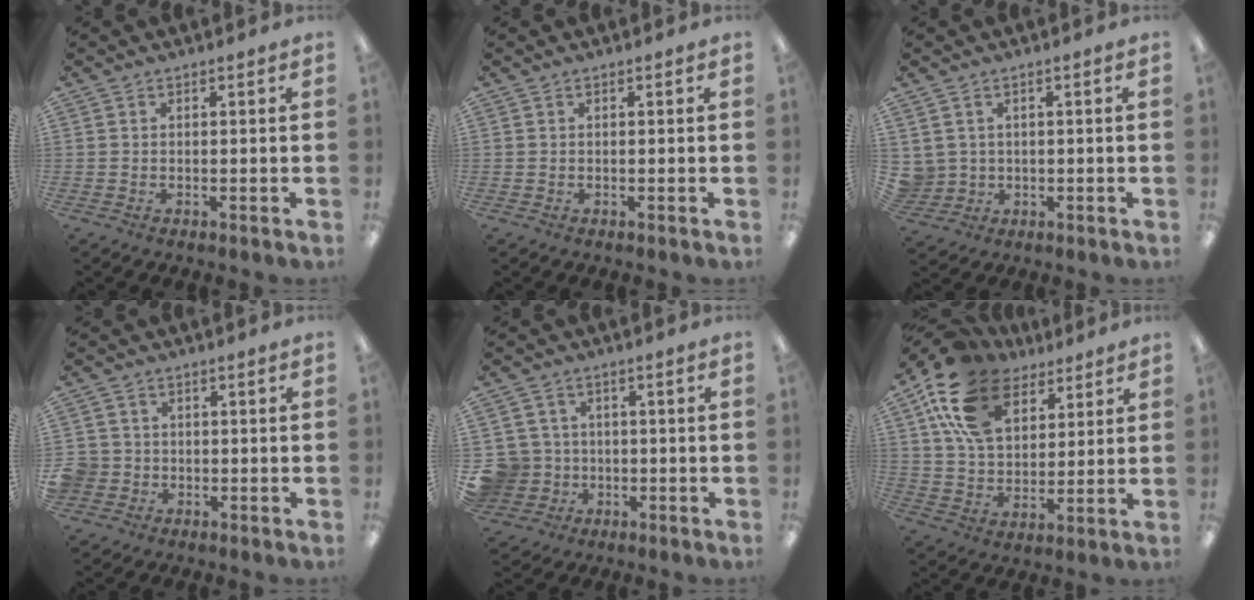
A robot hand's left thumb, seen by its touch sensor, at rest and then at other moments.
{"total": 0.0}
{"total": 3.4, "force": [1.2, 3.2, -0.2], "torque": [-0.017, 0.000, 0.022]}
{"total": 4.5, "force": [-0.6, 4.4, 0.8], "torque": [-0.032, 0.010, -0.012]}
{"total": 8.5, "force": [-0.7, 8.3, 1.7], "torque": [-0.067, 0.016, -0.004]}
{"total": 19.0, "force": [10.4, 12.1, 10.2], "torque": [-0.204, -0.031, 0.196]}